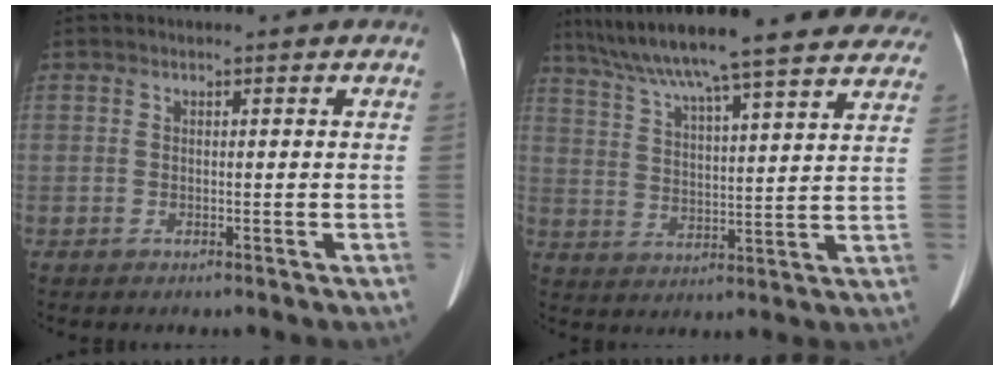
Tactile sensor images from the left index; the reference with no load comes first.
{"total": 27.2, "force": [23.4, 3.0, 13.6], "torque": [-0.223, 0.000, 0.312]}